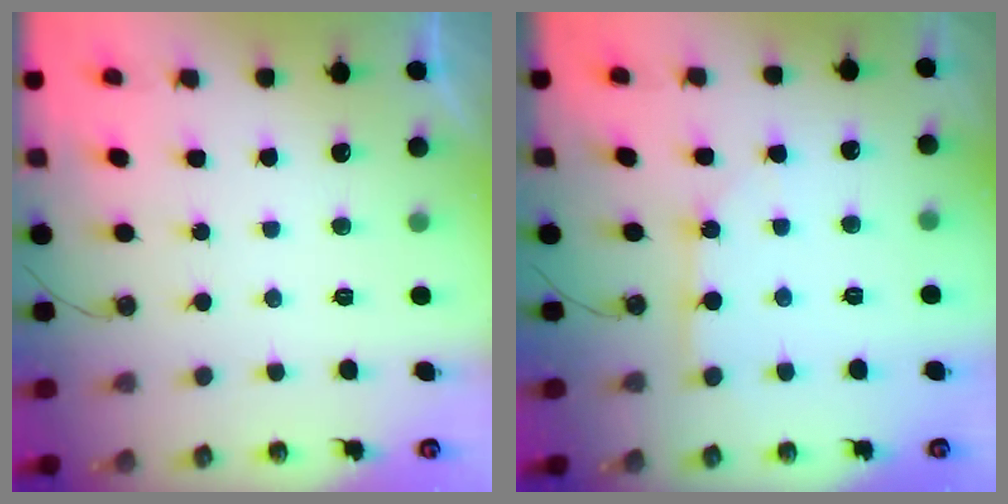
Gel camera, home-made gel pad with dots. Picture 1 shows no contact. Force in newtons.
{"total": 4.1, "press": 4.1, "slide": 0.4}